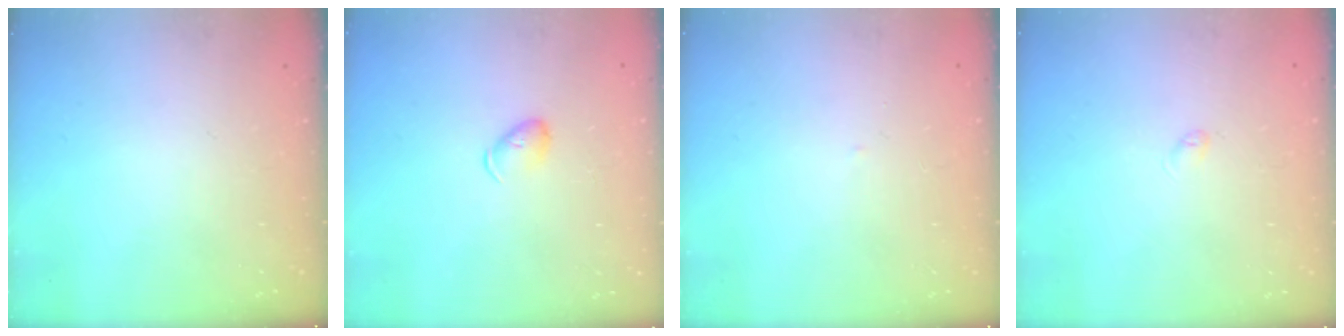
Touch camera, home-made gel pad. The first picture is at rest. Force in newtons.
{"total": 4.5, "press": 4.5, "slide": 0.6}
{"total": 1.6, "press": 1.6, "slide": 0.3}
{"total": 2.5, "press": 2.5, "slide": 0.5}